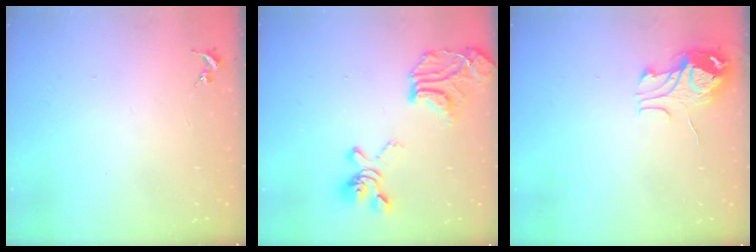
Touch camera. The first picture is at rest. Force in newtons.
{"total": 20.9, "press": 20.8, "slide": 2.0}
{"total": 9.8, "press": 9.8, "slide": 1.2}